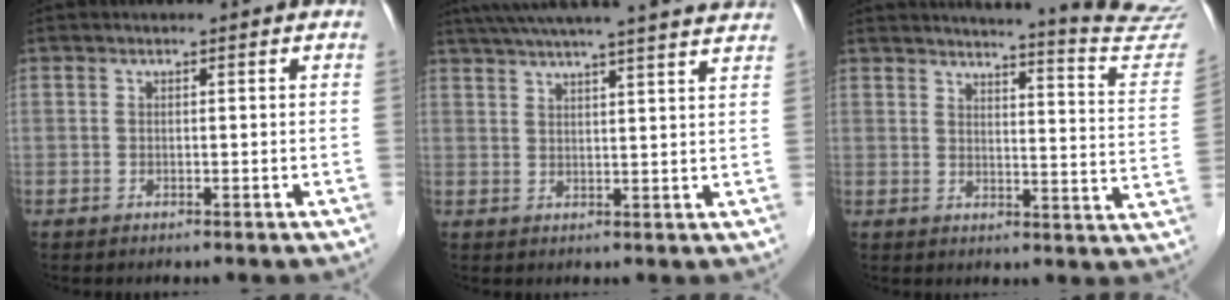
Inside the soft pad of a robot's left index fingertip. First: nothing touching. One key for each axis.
{"total": 23.1, "fx": 20.8, "fy": 0.2, "fz": 10.2, "tx": -0.168, "ty": 0.010, "tz": 0.269}
{"total": 19.5, "fx": 18.9, "fy": 0.2, "fz": 4.9, "tx": -0.055, "ty": -0.115, "tz": 0.196}